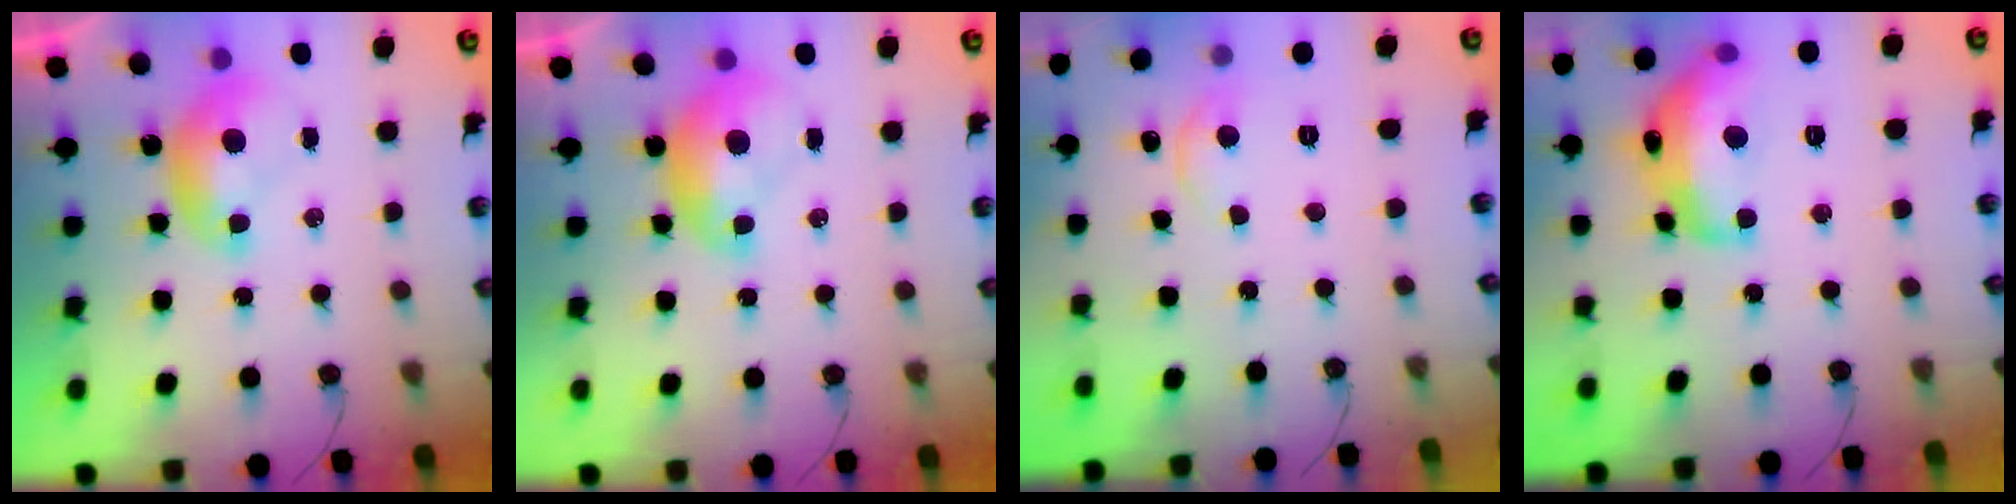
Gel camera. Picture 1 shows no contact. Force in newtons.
{"total": 1.6, "press": 1.6, "slide": 0.3}
{"total": 1.9, "press": 1.7, "slide": 0.7}
{"total": 9.8, "press": 9.8, "slide": 1.0}